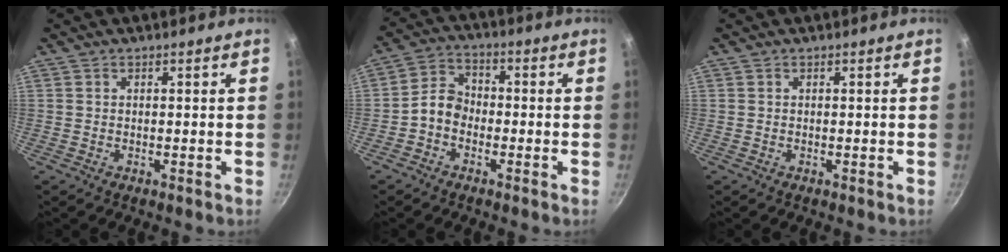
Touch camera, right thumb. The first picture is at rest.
{"total": 5.5, "force": [-2.0, 4.2, 2.9], "torque": [-0.036, 0.031, -0.053]}
{"total": 0.0}